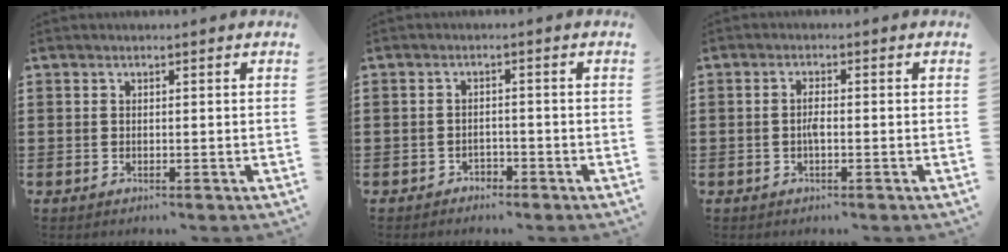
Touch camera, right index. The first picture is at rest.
{"total": 1.7, "force": [-1.5, 0.7, -0.1], "torque": [-0.006, 0.002, -0.034]}
{"total": 2.0, "force": [-0.4, 0.5, 1.8], "torque": [-0.043, 0.000, -0.010]}